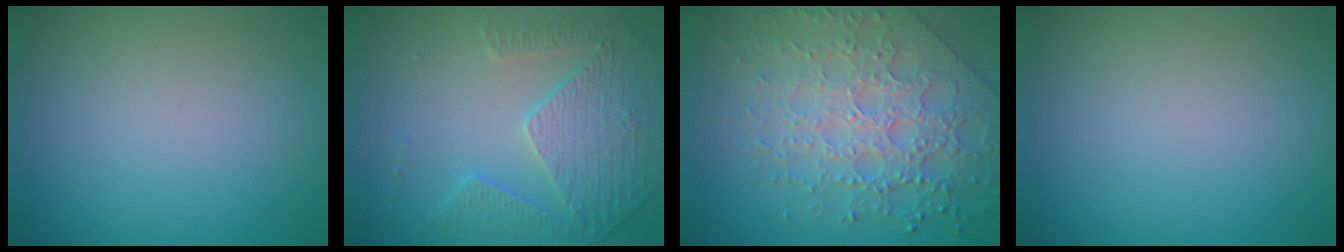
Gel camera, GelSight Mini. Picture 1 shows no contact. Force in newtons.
{"total": 5.0, "press": 3.7, "slide": 3.4}
{"total": 7.1, "press": 5.4, "slide": 4.5}
{"total": 0.0}